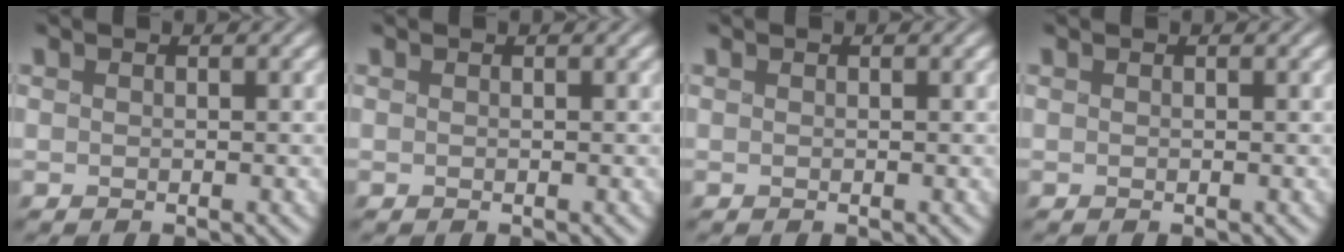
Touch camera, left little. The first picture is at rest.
{"total": 0.0}
{"total": 0.0}
{"total": 0.0}